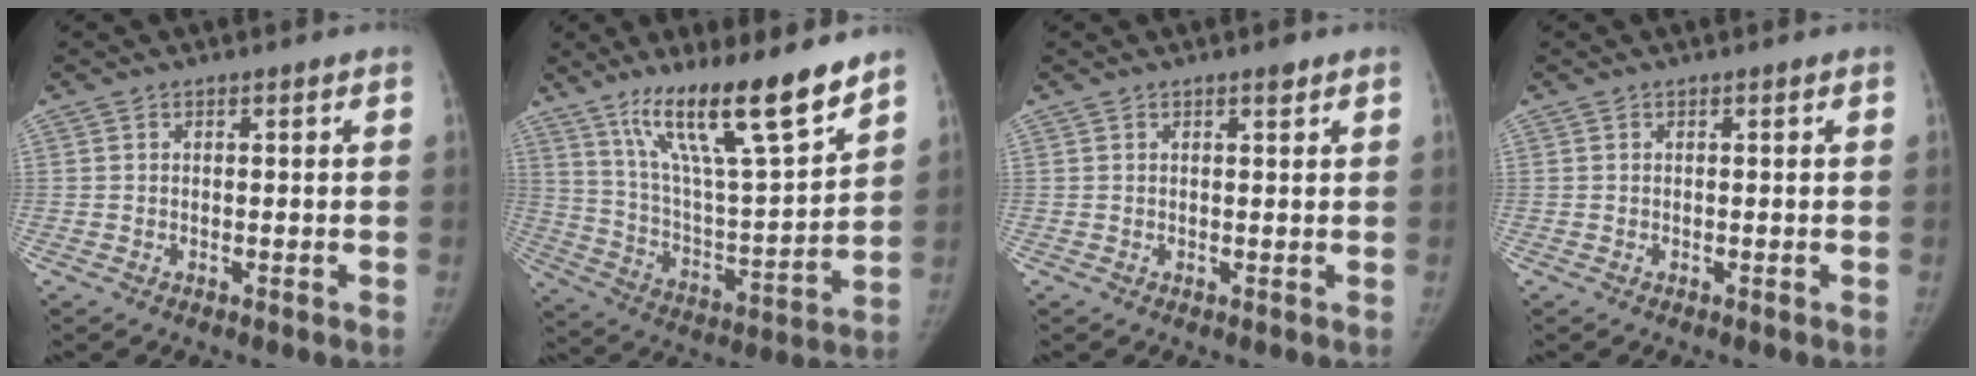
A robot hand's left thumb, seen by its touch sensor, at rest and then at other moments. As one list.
[{"total": 20.3, "force": [14.3, 3.4, 13.9], "torque": [-0.213, -0.078, 0.253]}, {"total": 1.2, "force": [0.9, 0.4, 0.7], "torque": [-0.007, -0.005, 0.013]}, {"total": 0.0}]